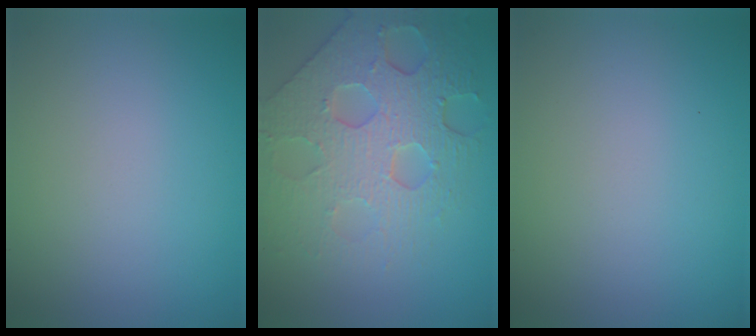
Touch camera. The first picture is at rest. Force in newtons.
{"total": 6.8, "press": 5.4, "slide": 4.2}
{"total": 0.0}